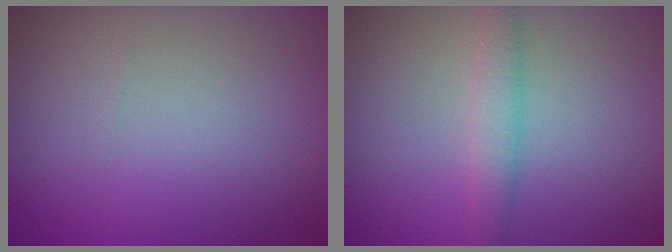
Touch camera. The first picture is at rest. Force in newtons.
{"total": 2.2, "press": 2.2, "slide": 0.0}